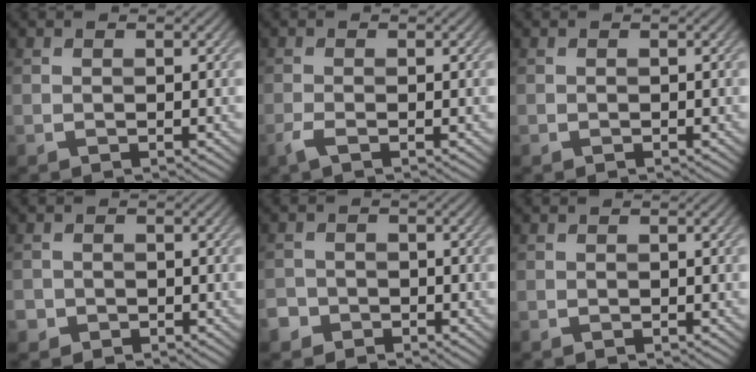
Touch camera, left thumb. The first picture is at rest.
{"total": 1.5, "force": [-0.9, 0.1, 1.2], "torque": [-0.029, 0.001, -0.024]}
{"total": 0.0}
{"total": 1.9, "force": [-1.0, 1.6, 0.2], "torque": [-0.001, -0.005, -0.021]}
{"total": 2.6, "force": [-1.7, 1.9, 0.4], "torque": [-0.009, -0.002, -0.037]}
{"total": 0.0}